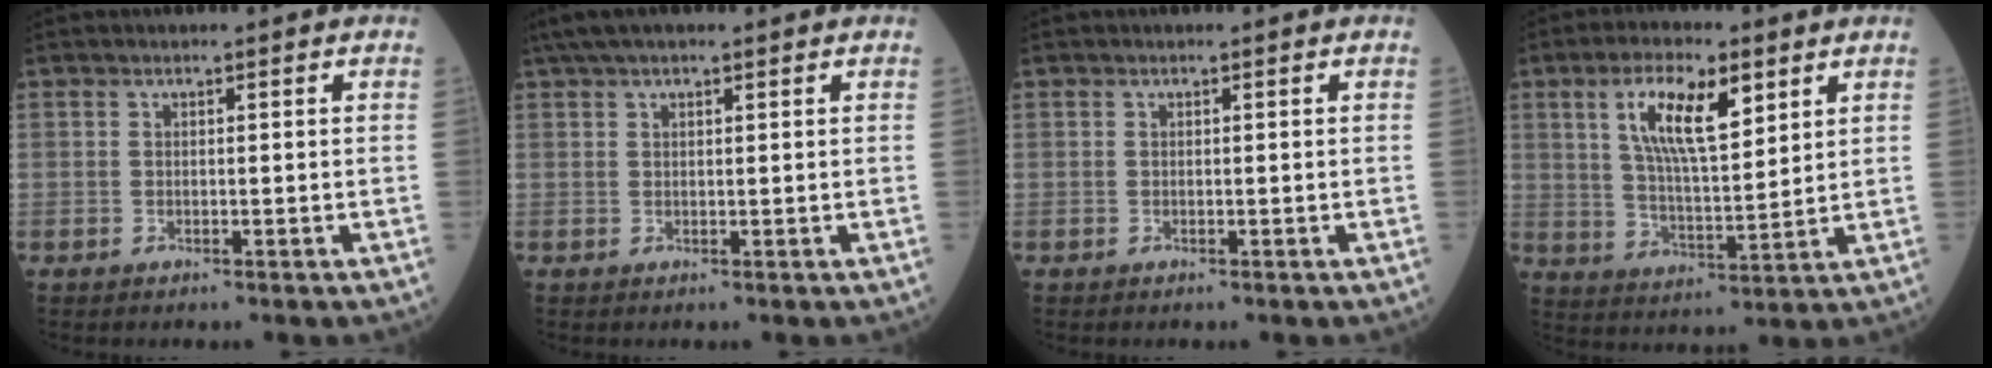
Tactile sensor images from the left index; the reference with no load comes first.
{"total": 6.4, "force": [5.0, 1.2, 3.7], "torque": [-0.060, 0.043, 0.086]}
{"total": 0.0}
{"total": 10.7, "force": [5.0, 3.2, 8.9], "torque": [-0.172, 0.012, 0.096]}